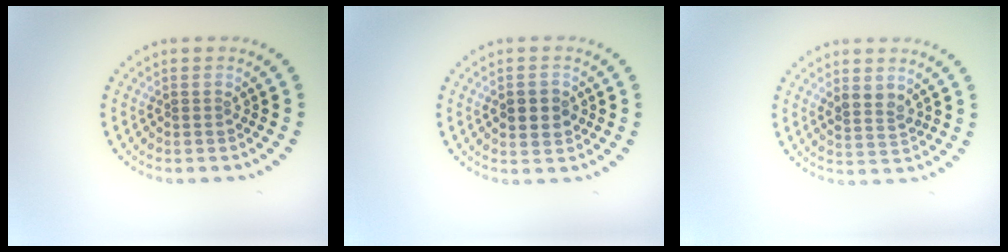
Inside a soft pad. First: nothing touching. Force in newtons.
{"total": 2.5, "press": 2.5, "slide": 0.1}
{"total": 2.0, "press": 1.9, "slide": 0.7}